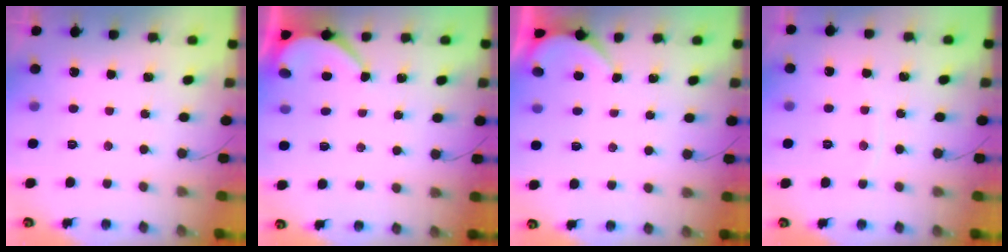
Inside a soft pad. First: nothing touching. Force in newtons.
{"total": 3.6, "press": 3.6, "slide": 0.5}
{"total": 1.4, "press": 1.4, "slide": 0.2}
{"total": 3.9, "press": 3.8, "slide": 0.6}